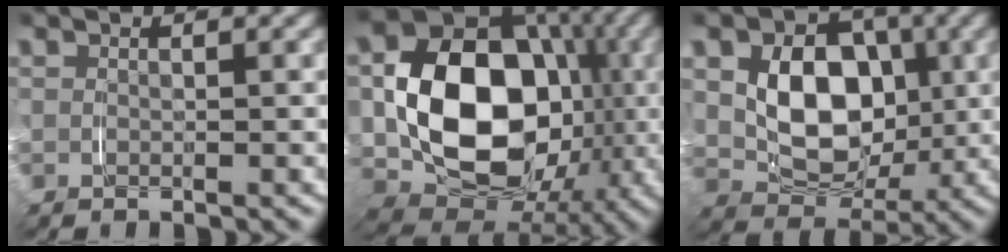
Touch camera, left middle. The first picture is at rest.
{"total": 18.2, "force": [-2.3, 13.1, 12.4], "torque": [-0.250, -0.049, -0.025]}
{"total": 8.5, "force": [0.5, 6.4, 5.5], "torque": [-0.103, -0.021, 0.012]}